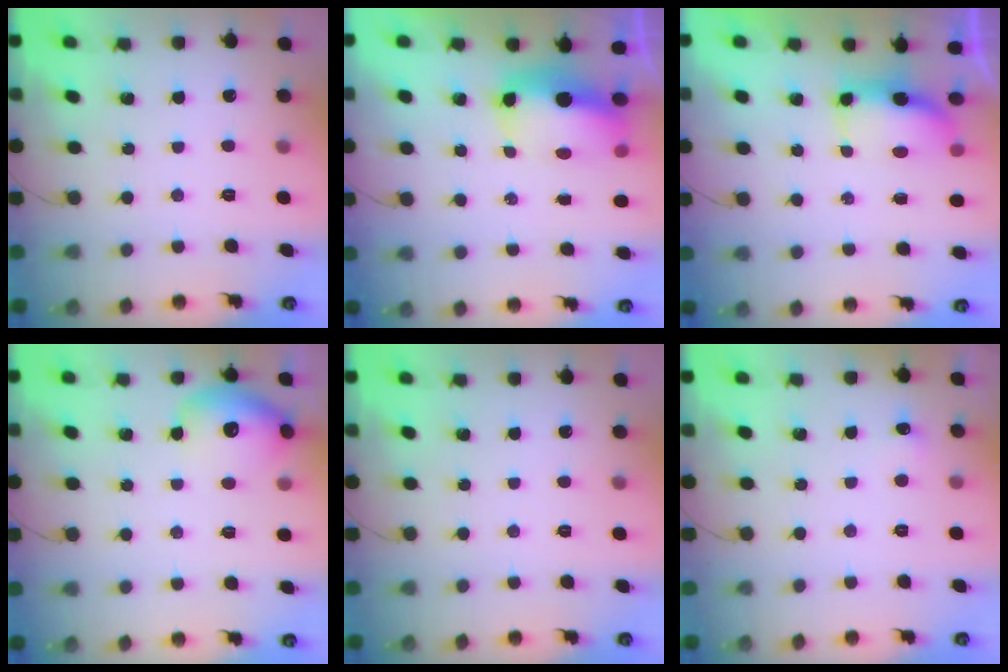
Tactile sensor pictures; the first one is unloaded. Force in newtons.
{"total": 9.3, "press": 9.2, "slide": 1.4}
{"total": 6.1, "press": 6.1, "slide": 0.6}
{"total": 13.3, "press": 13.2, "slide": 1.8}
{"total": 0.0}
{"total": 3.8, "press": 3.6, "slide": 1.1}